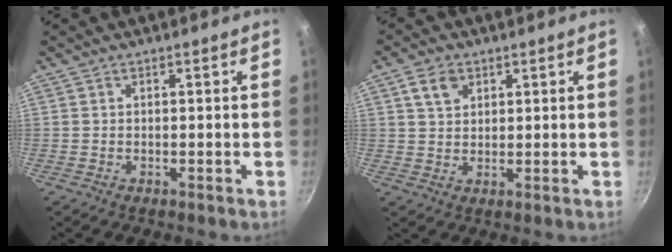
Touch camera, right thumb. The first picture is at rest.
{"total": 4.8, "force": [2.3, 3.3, 2.5], "torque": [-0.033, -0.003, 0.042]}